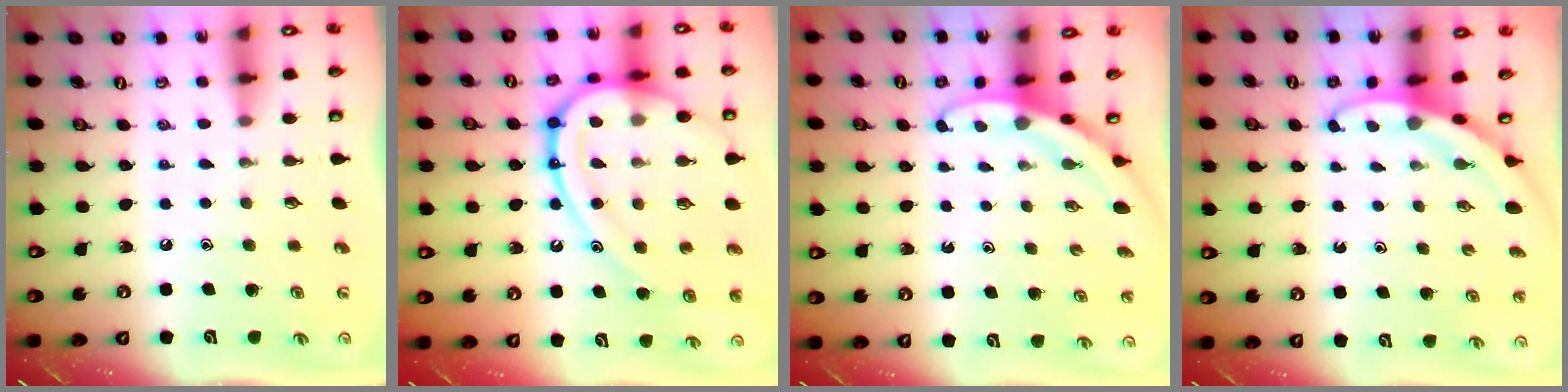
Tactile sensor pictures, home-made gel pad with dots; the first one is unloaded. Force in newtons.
{"total": 21.5, "press": 21.4, "slide": 2.1}
{"total": 2.9, "press": 2.9, "slide": 0.1}
{"total": 2.9, "press": 2.9, "slide": 0.1}